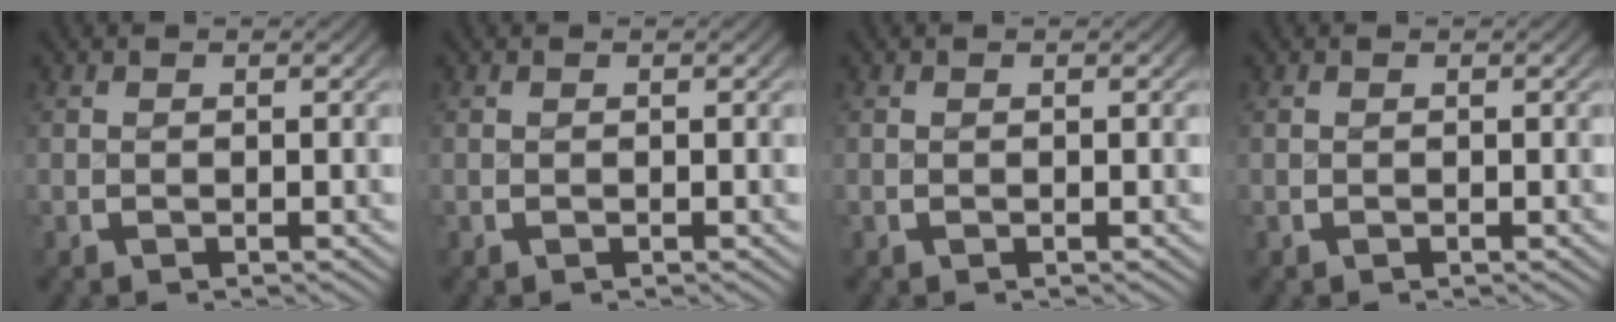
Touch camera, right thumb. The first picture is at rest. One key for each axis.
{"total": 0.0}
{"total": 0.0}
{"total": 0.0}